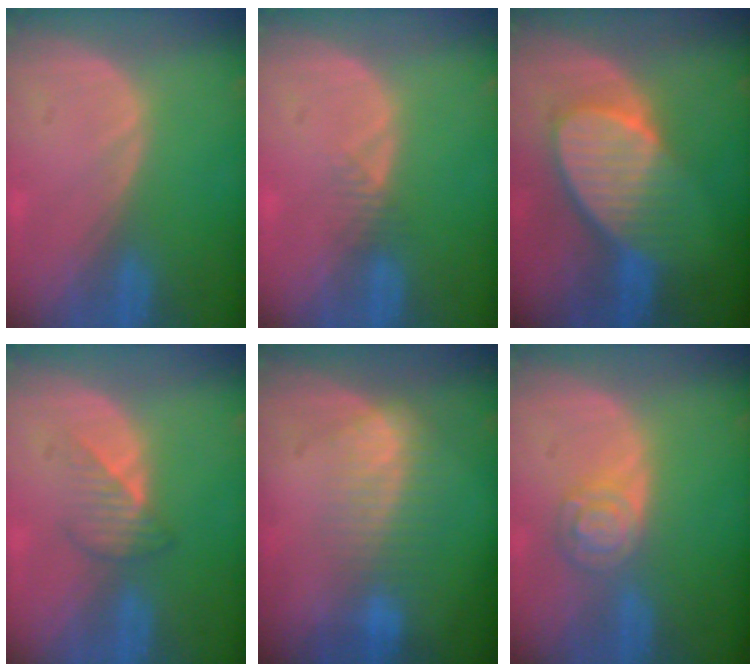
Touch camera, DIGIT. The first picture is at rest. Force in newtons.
{"total": 1.6, "press": 1.4, "slide": 0.9}
{"total": 8.8, "press": 8.0, "slide": 3.7}
{"total": 3.5, "press": 3.2, "slide": 1.4}
{"total": 7.4, "press": 6.3, "slide": 3.8}
{"total": 5.2, "press": 4.6, "slide": 2.5}